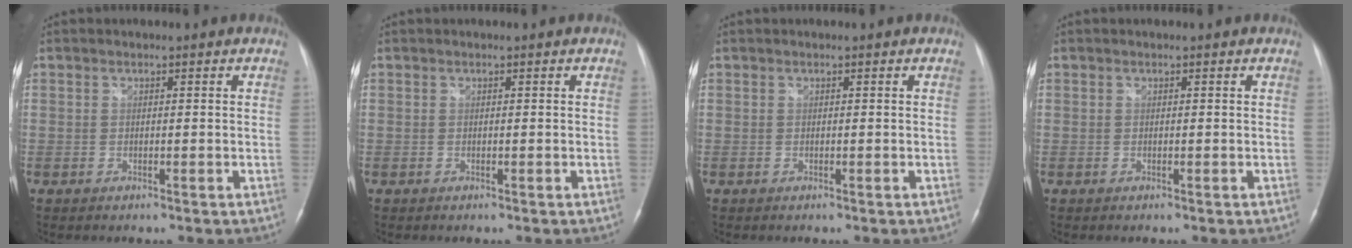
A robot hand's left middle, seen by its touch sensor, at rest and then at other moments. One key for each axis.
{"total": 0.0}
{"total": 0.0}
{"total": 0.0}